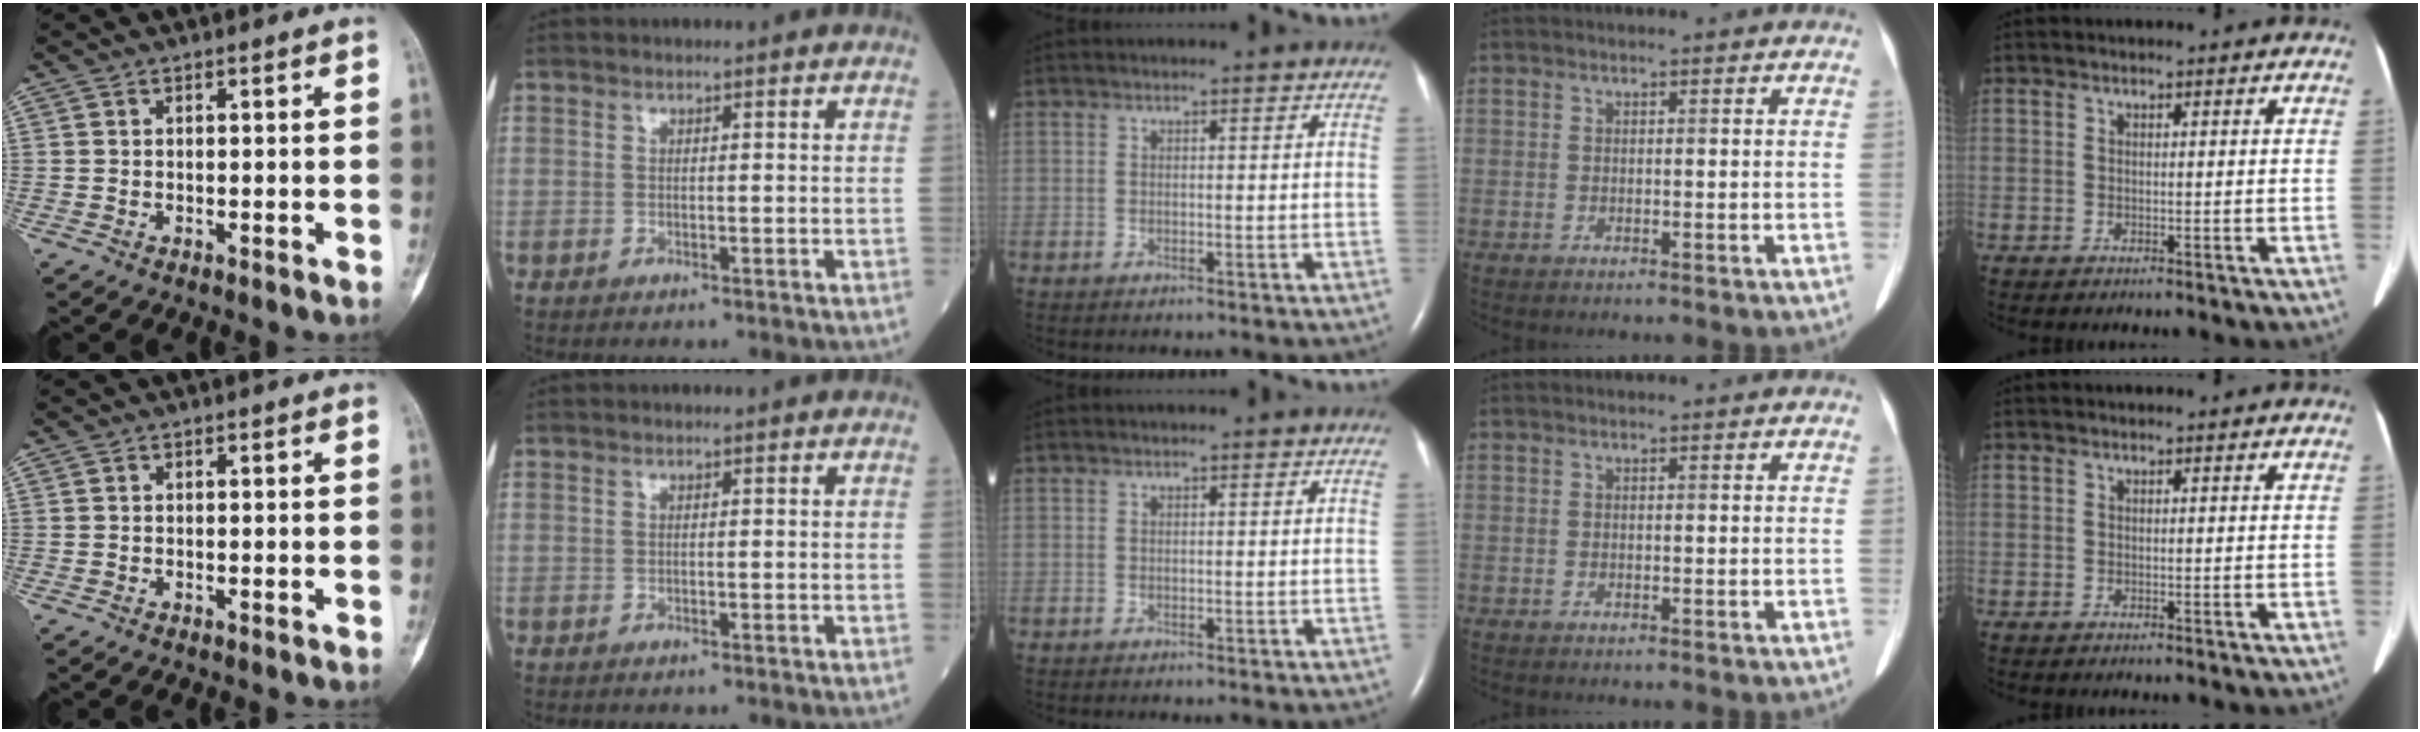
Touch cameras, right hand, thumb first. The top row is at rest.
{}